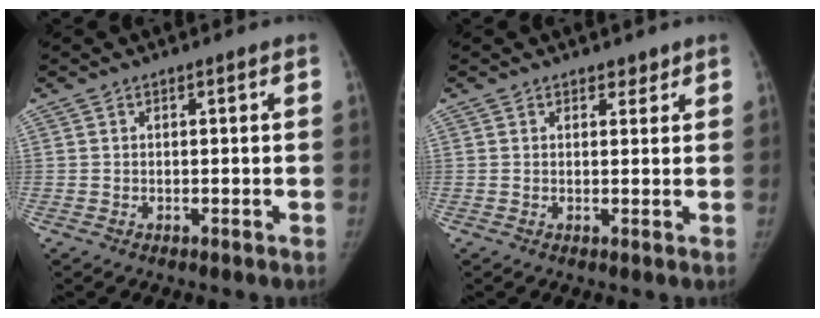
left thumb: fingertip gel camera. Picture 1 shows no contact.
{"total": 1.6, "force": [1.3, 0.9, 0.4], "torque": [0.008, -0.008, 0.014]}